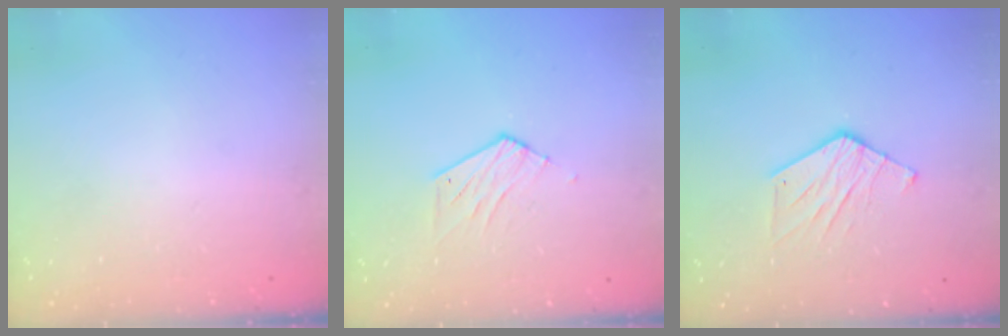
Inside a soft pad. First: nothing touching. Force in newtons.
{"total": 4.5, "press": 4.5, "slide": 0.4}
{"total": 8.7, "press": 8.6, "slide": 0.6}